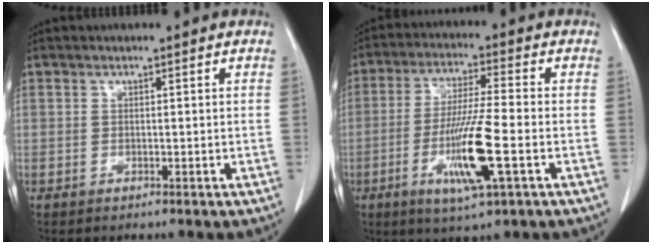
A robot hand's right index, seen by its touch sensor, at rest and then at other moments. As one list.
[{"total": 11.6, "force": [-3.5, 0.2, 11.0], "torque": [-0.215, -0.017, -0.064]}]